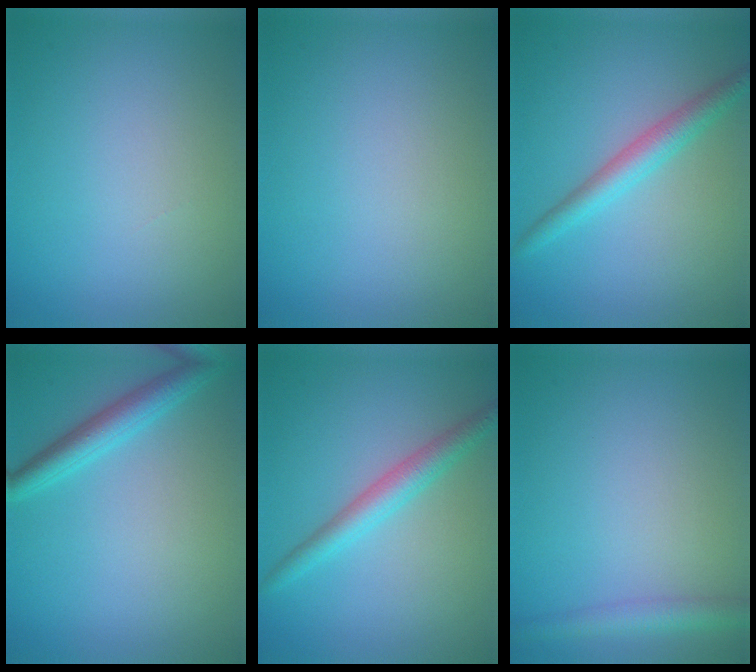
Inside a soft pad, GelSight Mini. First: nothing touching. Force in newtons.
{"total": 0.0}
{"total": 3.0, "press": 3.0, "slide": 0.0}
{"total": 3.2, "press": 3.2, "slide": 0.1}
{"total": 3.0, "press": 3.0, "slide": 0.0}
{"total": 2.6, "press": 2.6, "slide": 0.0}